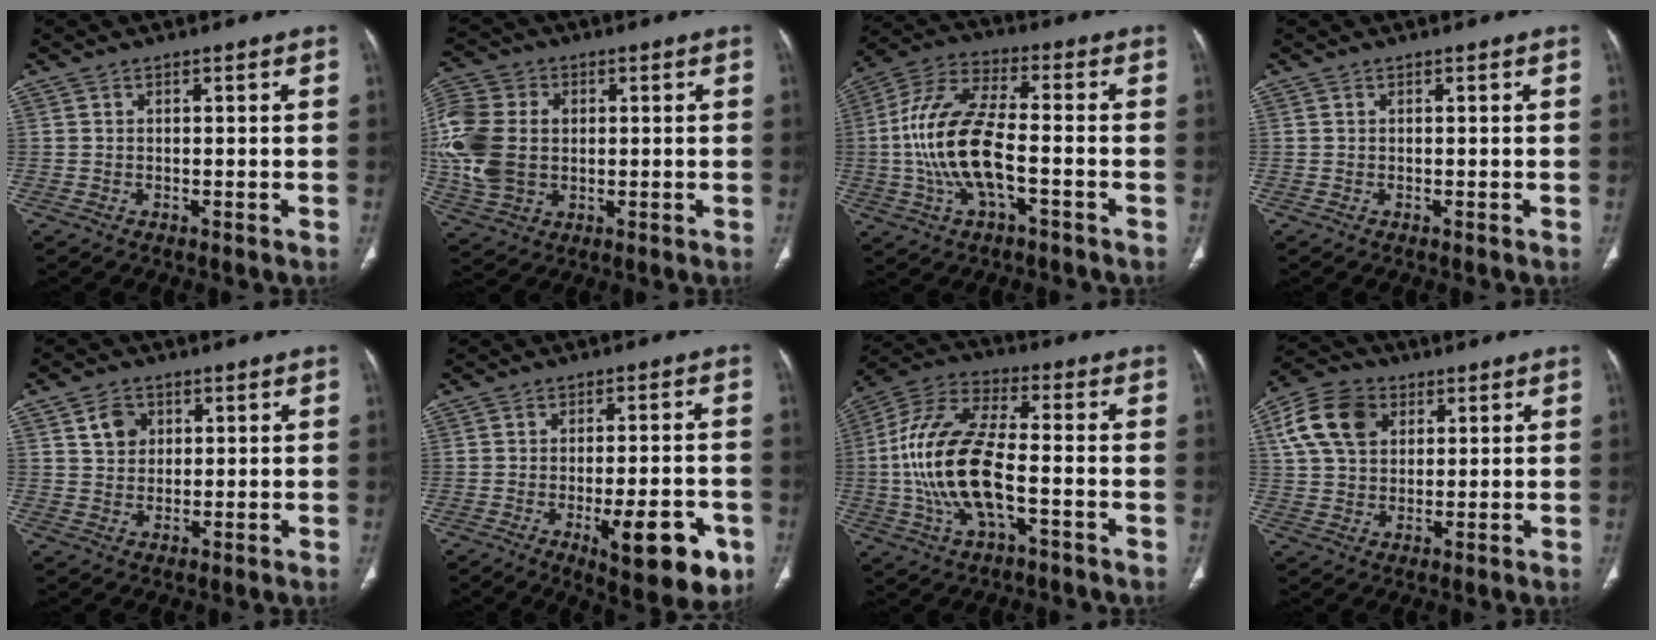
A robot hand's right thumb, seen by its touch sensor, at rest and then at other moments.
{"total": 14.5, "force": [0.4, 10.9, 9.5], "torque": [-0.204, 0.007, 0.011]}
{"total": 15.2, "force": [-2.8, 6.4, 13.5], "torque": [-0.283, 0.032, -0.054]}
{"total": 0.0}
{"total": 4.9, "force": [1.9, 3.9, 2.2], "torque": [-0.020, -0.009, 0.035]}
{"total": 12.9, "force": [-5.1, 4.4, 11.1], "torque": [-0.132, 0.009, -0.061]}
{"total": 17.5, "force": [-3.0, 7.6, 15.4], "torque": [-0.324, 0.030, -0.056]}
{"total": 11.7, "force": [4.2, 8.5, 6.9], "torque": [-0.115, 0.003, 0.074]}